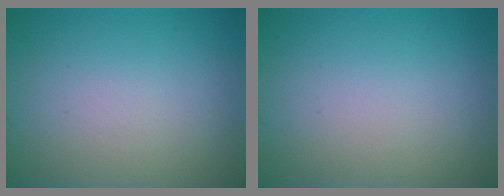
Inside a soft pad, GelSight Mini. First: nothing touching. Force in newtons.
{"total": 0.0}